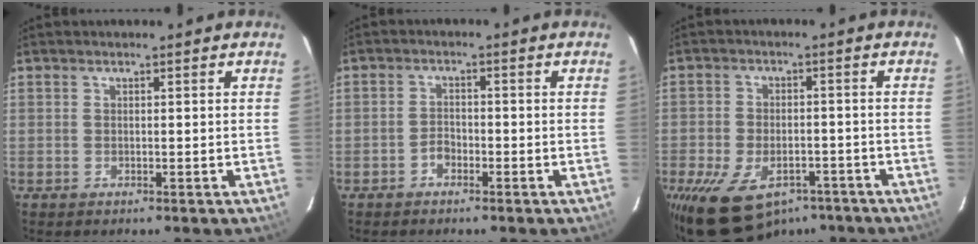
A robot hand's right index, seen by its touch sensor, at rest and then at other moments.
{"total": 2.0, "force": [-1.4, 1.1, 0.8], "torque": [-0.017, 0.006, -0.025]}
{"total": 15.7, "force": [-9.8, 9.1, 8.2], "torque": [-0.189, -0.009, -0.147]}